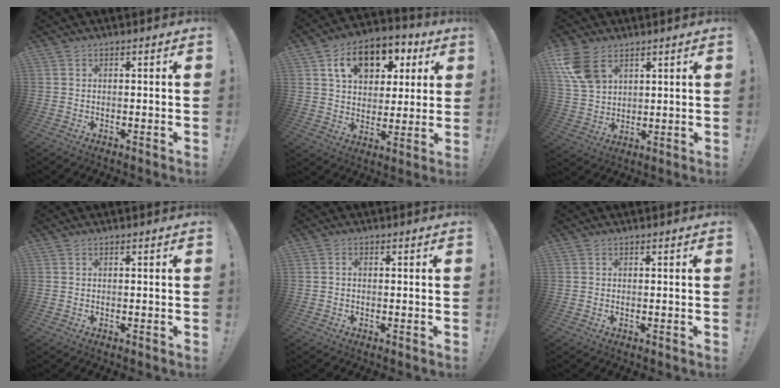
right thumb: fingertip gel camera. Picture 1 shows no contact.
{"total": 14.5, "force": [6.7, 9.9, 8.4], "torque": [-0.125, -0.022, 0.120]}
{"total": 11.5, "force": [6.0, 7.5, 6.2], "torque": [-0.116, -0.014, 0.122]}
{"total": 0.0}
{"total": 0.8, "force": [-0.2, 0.4, 0.6], "torque": [-0.013, 0.004, -0.005]}
{"total": 0.0}